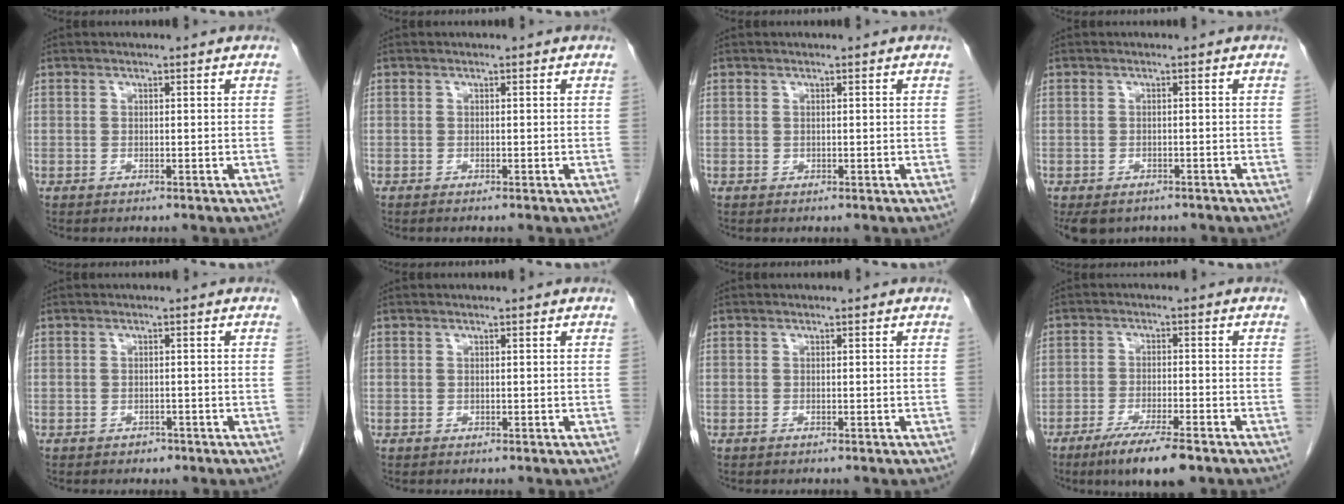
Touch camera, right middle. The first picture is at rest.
{"total": 0.6, "force": [-0.5, 0.0, 0.3], "torque": [-0.005, -0.001, -0.006]}
{"total": 0.0}
{"total": 6.5, "force": [-4.8, 3.8, 2.2], "torque": [-0.032, 0.002, -0.062]}
{"total": 1.2, "force": [-0.8, 0.8, 0.3], "torque": [-0.008, 0.002, -0.010]}
{"total": 0.0}
{"total": 0.0}
{"total": 8.3, "force": [-5.7, 1.1, 5.9], "torque": [-0.099, -0.016, -0.092]}